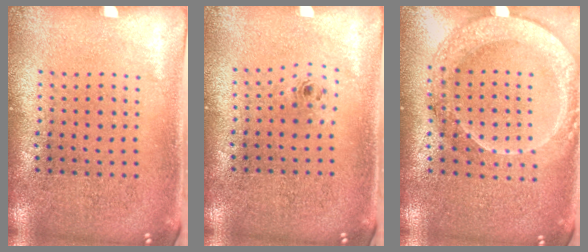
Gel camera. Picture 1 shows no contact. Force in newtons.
{"total": 0.7, "press": 0.3, "slide": 0.6}
{"total": 1.9, "press": 1.8, "slide": 0.6}